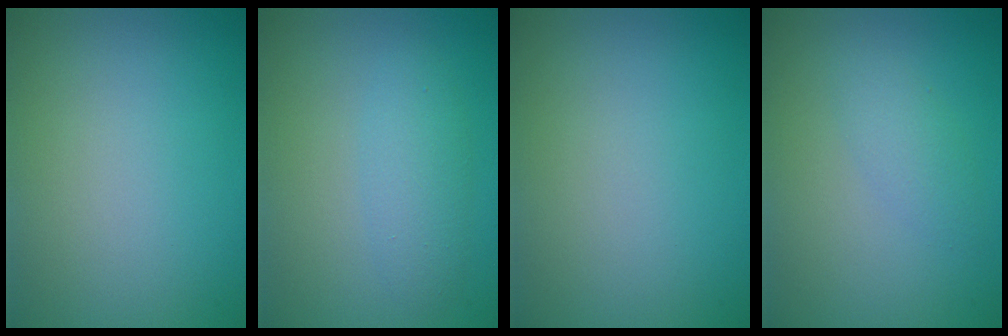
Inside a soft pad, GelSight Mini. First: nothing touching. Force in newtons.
{"total": 2.4, "press": 2.4, "slide": 0.0}
{"total": 0.0}
{"total": 1.7, "press": 1.7, "slide": 0.0}